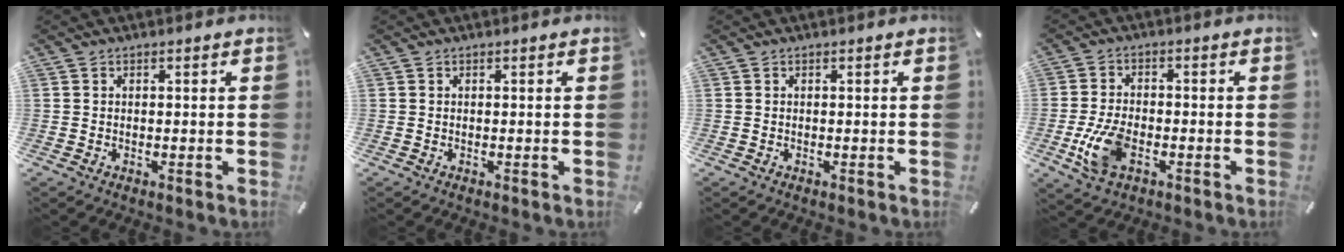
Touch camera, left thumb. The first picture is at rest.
{"total": 0.0}
{"total": 0.0}
{"total": 9.6, "force": [-3.0, 5.7, 7.1], "torque": [-0.155, 0.004, -0.051]}